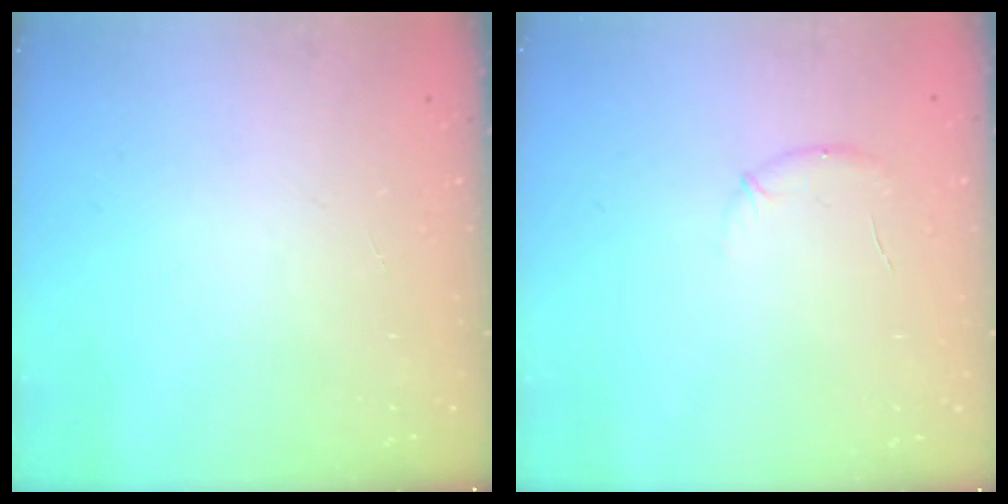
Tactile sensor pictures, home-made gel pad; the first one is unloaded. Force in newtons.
{"total": 7.3, "press": 7.0, "slide": 2.0}